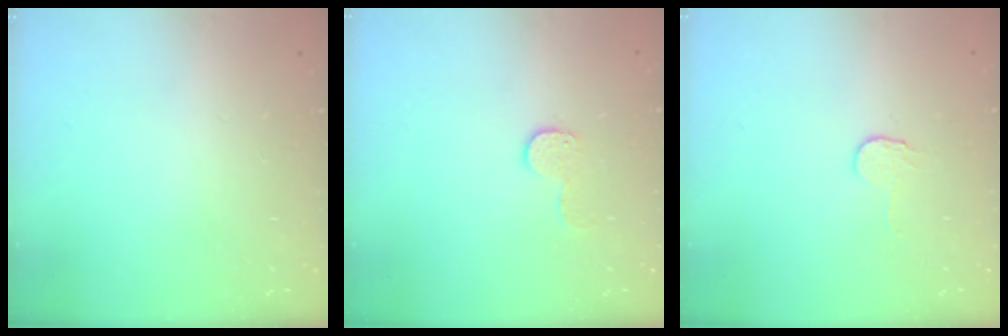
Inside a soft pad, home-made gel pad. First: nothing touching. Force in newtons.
{"total": 5.6, "press": 5.6, "slide": 0.4}
{"total": 2.9, "press": 2.9, "slide": 0.3}